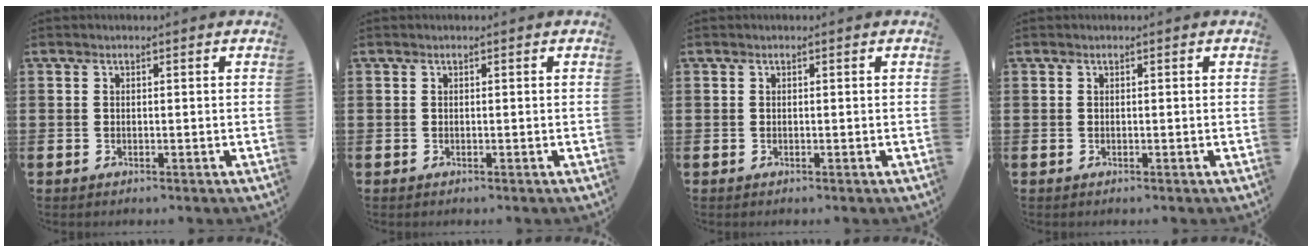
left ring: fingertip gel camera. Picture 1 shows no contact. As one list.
[{"total": 0.0}, {"total": 0.0}, {"total": 0.0}]